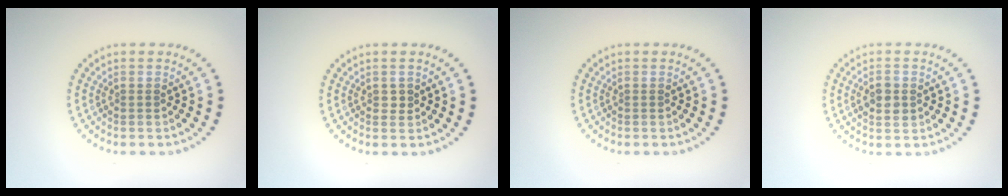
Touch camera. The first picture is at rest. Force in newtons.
{"total": 0.7, "press": 0.7, "slide": 0.1}
{"total": 0.0}
{"total": 2.1, "press": 2.1, "slide": 0.1}